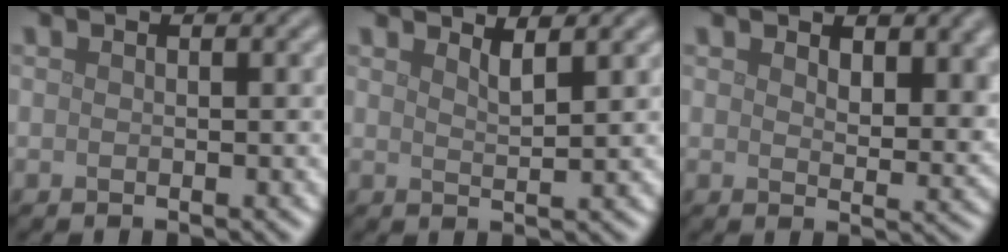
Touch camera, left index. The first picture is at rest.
{"total": 1.8, "force": [1.5, 0.4, 0.9], "torque": [-0.007, 0.001, 0.022]}
{"total": 4.9, "force": [2.4, 2.7, 3.3], "torque": [-0.050, -0.008, 0.040]}